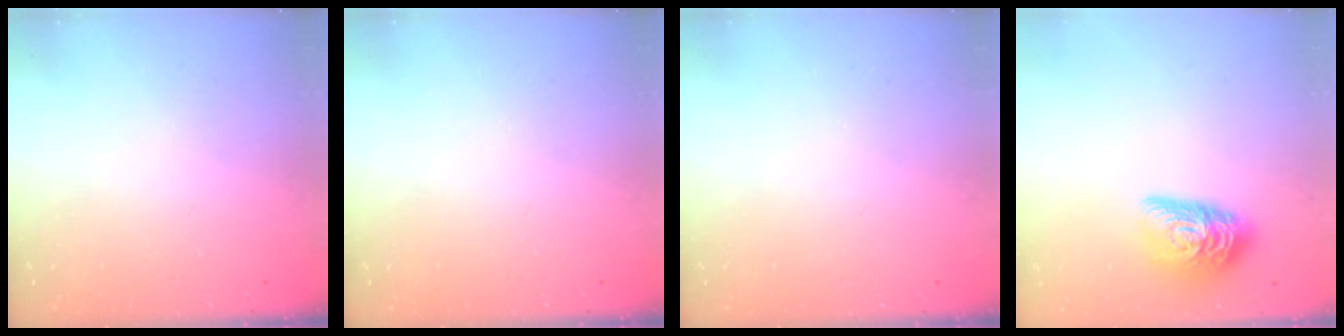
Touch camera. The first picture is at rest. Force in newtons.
{"total": 0.0}
{"total": 0.0}
{"total": 15.0, "press": 14.9, "slide": 1.0}